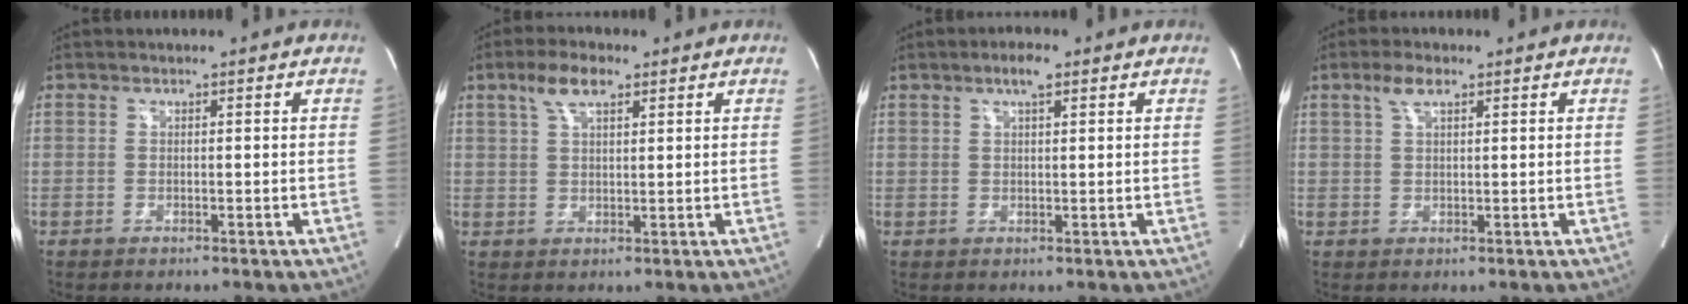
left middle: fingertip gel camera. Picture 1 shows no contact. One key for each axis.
{"total": 5.0, "fx": 3.0, "fy": 1.8, "fz": 3.6, "tx": -0.077, "ty": 0.013, "tz": 0.060}
{"total": 2.9, "fx": 1.7, "fy": 0.5, "fz": 2.3, "tx": -0.044, "ty": 0.006, "tz": 0.030}
{"total": 3.0, "fx": 1.8, "fy": 1.1, "fz": 2.2, "tx": -0.049, "ty": 0.009, "tz": 0.040}